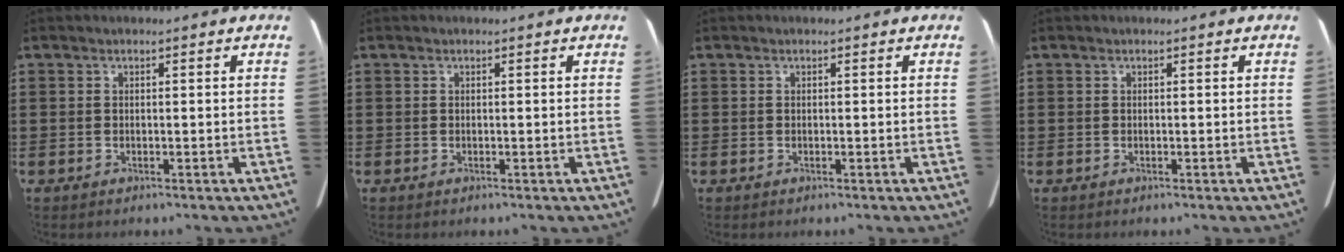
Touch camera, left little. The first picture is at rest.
{"total": 0.0}
{"total": 0.0}
{"total": 0.0}